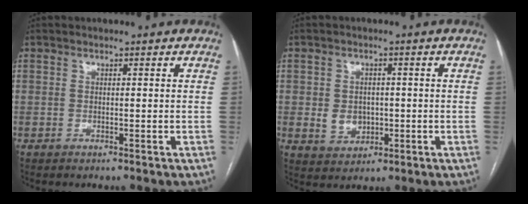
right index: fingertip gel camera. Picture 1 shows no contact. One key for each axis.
{"total": 4.7, "fx": -0.4, "fy": 3.9, "fz": 2.5, "tx": -0.038, "ty": 0.006, "tz": 0.005}